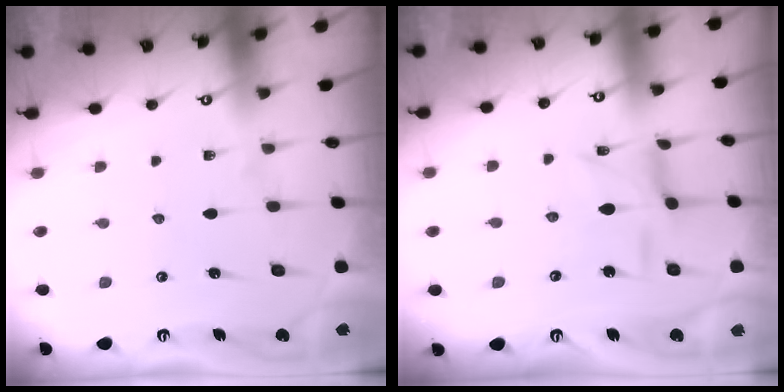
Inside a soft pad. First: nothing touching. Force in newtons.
{"total": 4.9, "press": 4.9, "slide": 0.3}